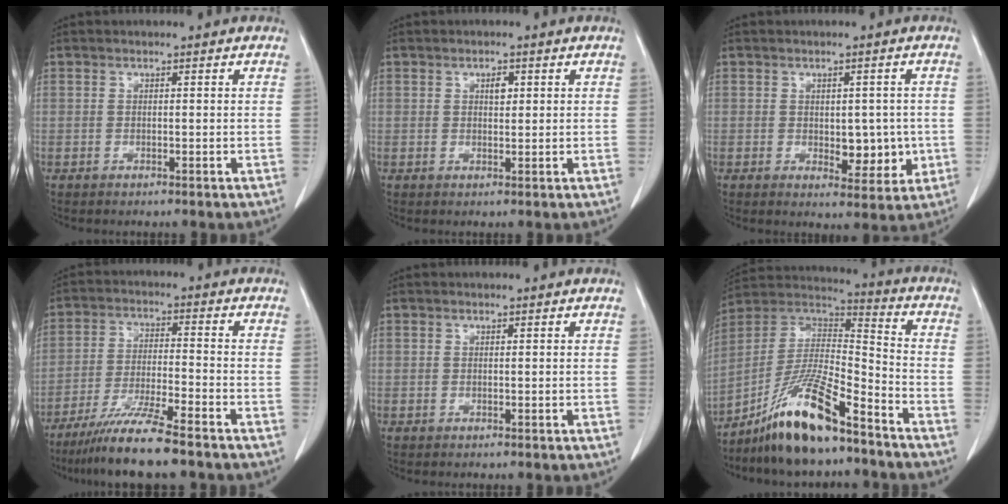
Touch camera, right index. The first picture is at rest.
{"total": 1.7, "force": [0.6, 0.8, 1.3], "torque": [-0.022, -0.001, 0.012]}
{"total": 5.7, "force": [-0.4, 3.2, 4.7], "torque": [-0.050, 0.001, 0.008]}
{"total": 10.0, "force": [-7.9, -0.4, 6.2], "torque": [-0.112, -0.031, -0.141]}
{"total": 0.0}
{"total": 14.6, "force": [-10.3, 2.2, 10.2], "torque": [-0.204, -0.003, -0.187]}